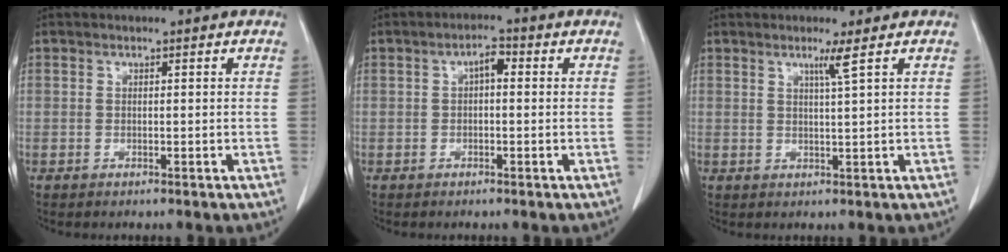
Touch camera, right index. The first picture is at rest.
{"total": 2.6, "force": [0.4, 1.1, 2.3], "torque": [-0.036, 0.010, 0.004]}
{"total": 2.4, "force": [1.3, -0.9, 1.7], "torque": [-0.037, -0.009, 0.028]}